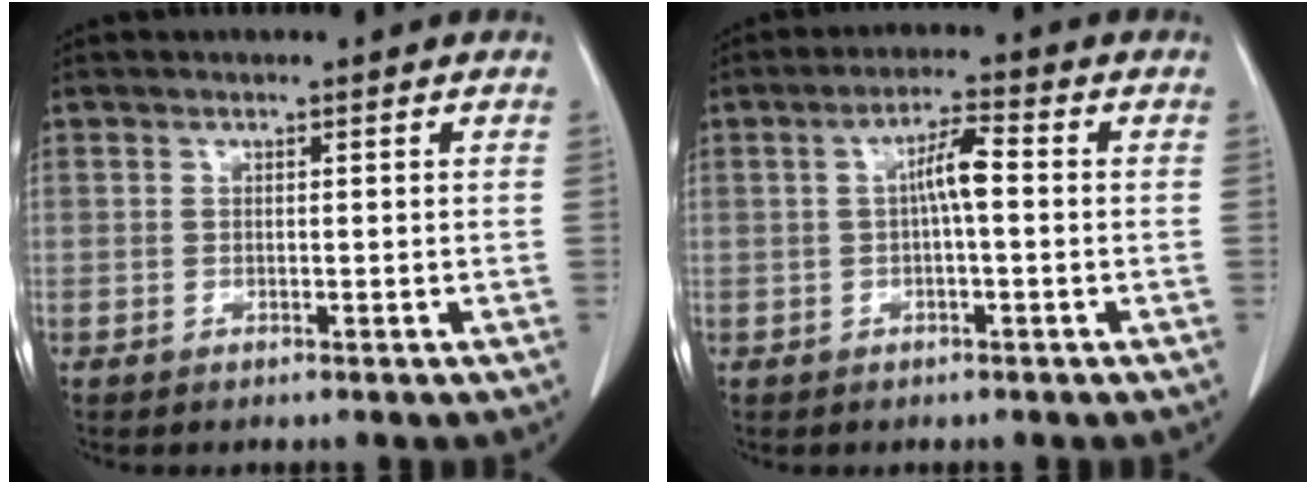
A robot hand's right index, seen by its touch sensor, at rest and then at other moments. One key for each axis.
{"total": 4.9, "fx": 0.2, "fy": 0.7, "fz": 4.9, "tx": -0.088, "ty": 0.014, "tz": 0.002}